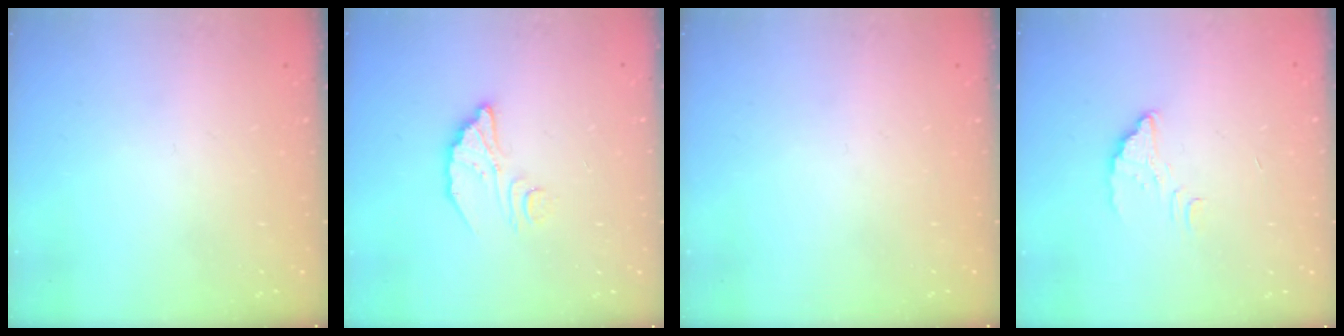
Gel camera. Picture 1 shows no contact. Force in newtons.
{"total": 5.9, "press": 5.9, "slide": 0.2}
{"total": 0.0}
{"total": 2.4, "press": 2.4, "slide": 0.2}